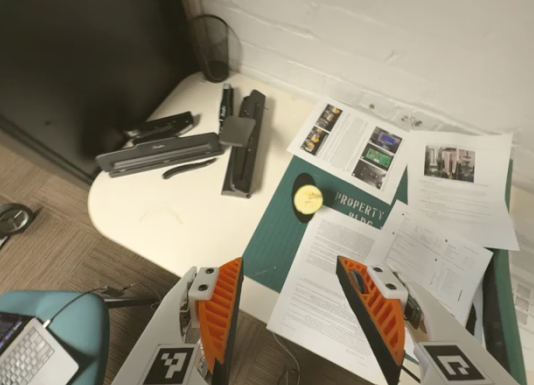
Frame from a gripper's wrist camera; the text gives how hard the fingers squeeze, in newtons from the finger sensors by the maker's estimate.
{"total": 0.0}